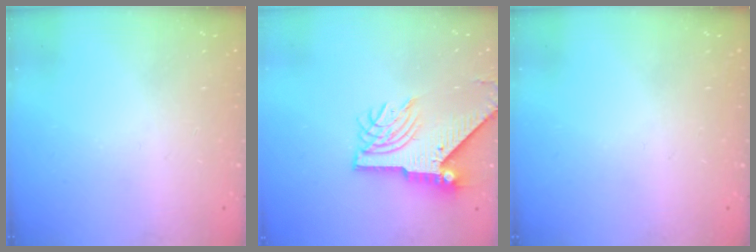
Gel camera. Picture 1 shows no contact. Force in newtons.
{"total": 11.5, "press": 11.4, "slide": 1.3}
{"total": 0.0}